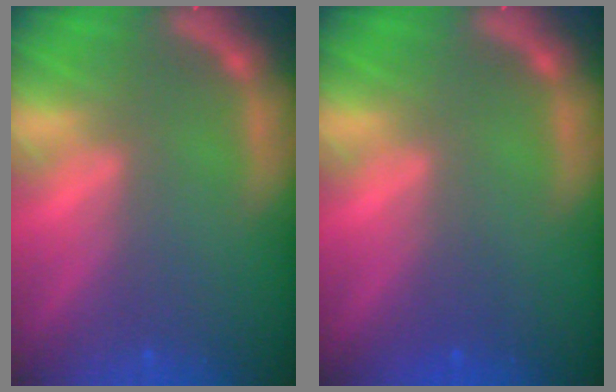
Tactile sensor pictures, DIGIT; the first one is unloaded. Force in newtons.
{"total": 0.9}